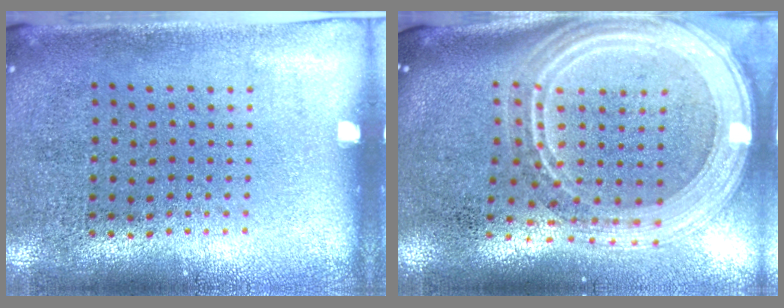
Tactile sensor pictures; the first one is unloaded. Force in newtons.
{"total": 3.0, "press": 2.4, "slide": 1.9}